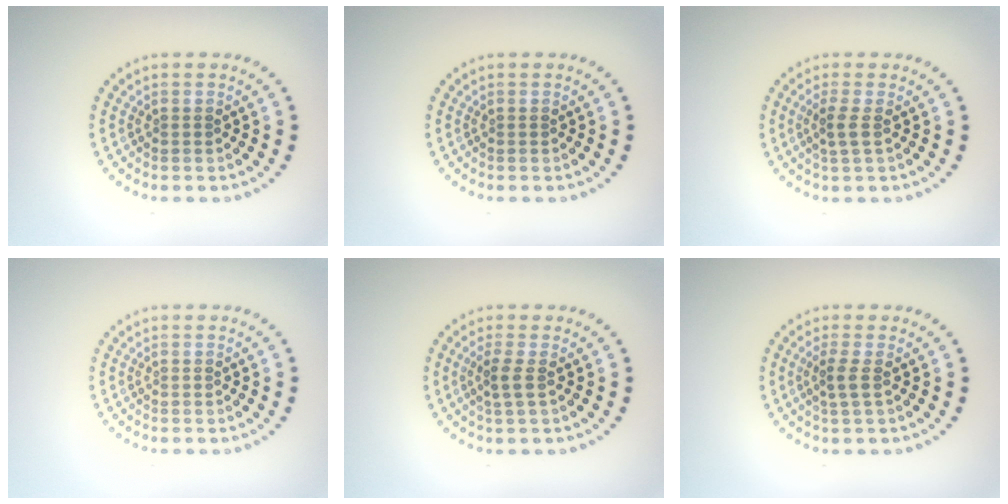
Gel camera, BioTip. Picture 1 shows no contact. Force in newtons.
{"total": 0.0}
{"total": 1.5, "press": 1.3, "slide": 0.9}
{"total": 0.0}
{"total": 1.5, "press": 1.3, "slide": 0.9}
{"total": 1.6, "press": 1.3, "slide": 0.9}